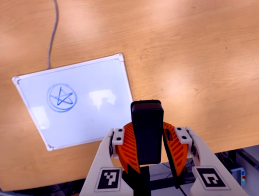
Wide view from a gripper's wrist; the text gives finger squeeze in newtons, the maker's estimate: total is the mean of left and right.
{"total": 10.3, "left": 9.2, "right": 11.3}